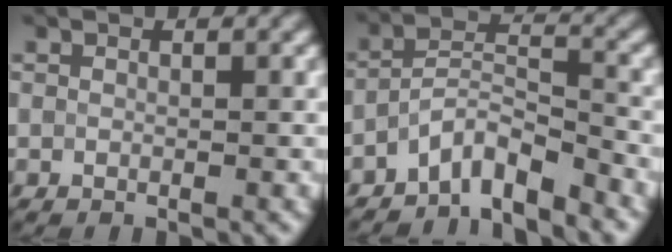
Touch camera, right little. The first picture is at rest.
{"total": 4.8, "force": [-3.8, 1.3, 2.5], "torque": [-0.035, 0.006, -0.075]}